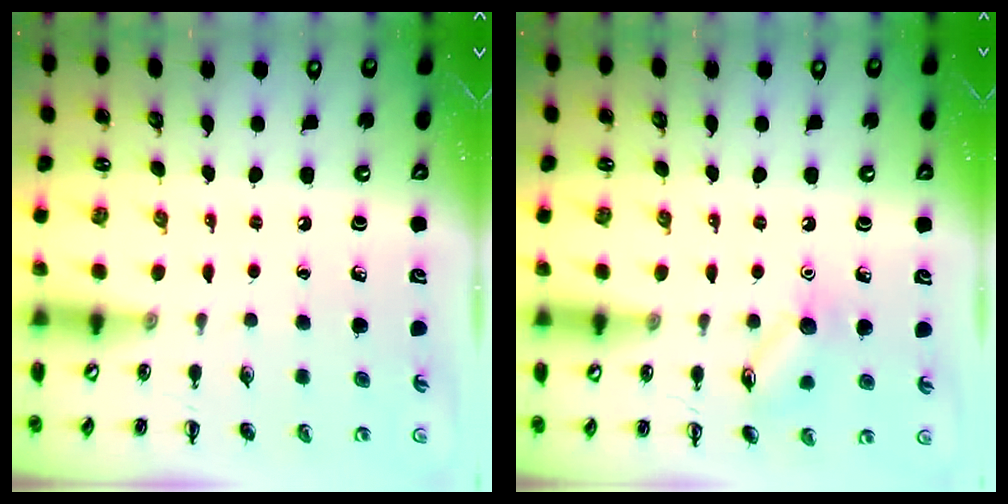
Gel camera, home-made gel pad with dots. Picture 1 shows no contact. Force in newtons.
{"total": 8.0, "press": 7.9, "slide": 1.1}